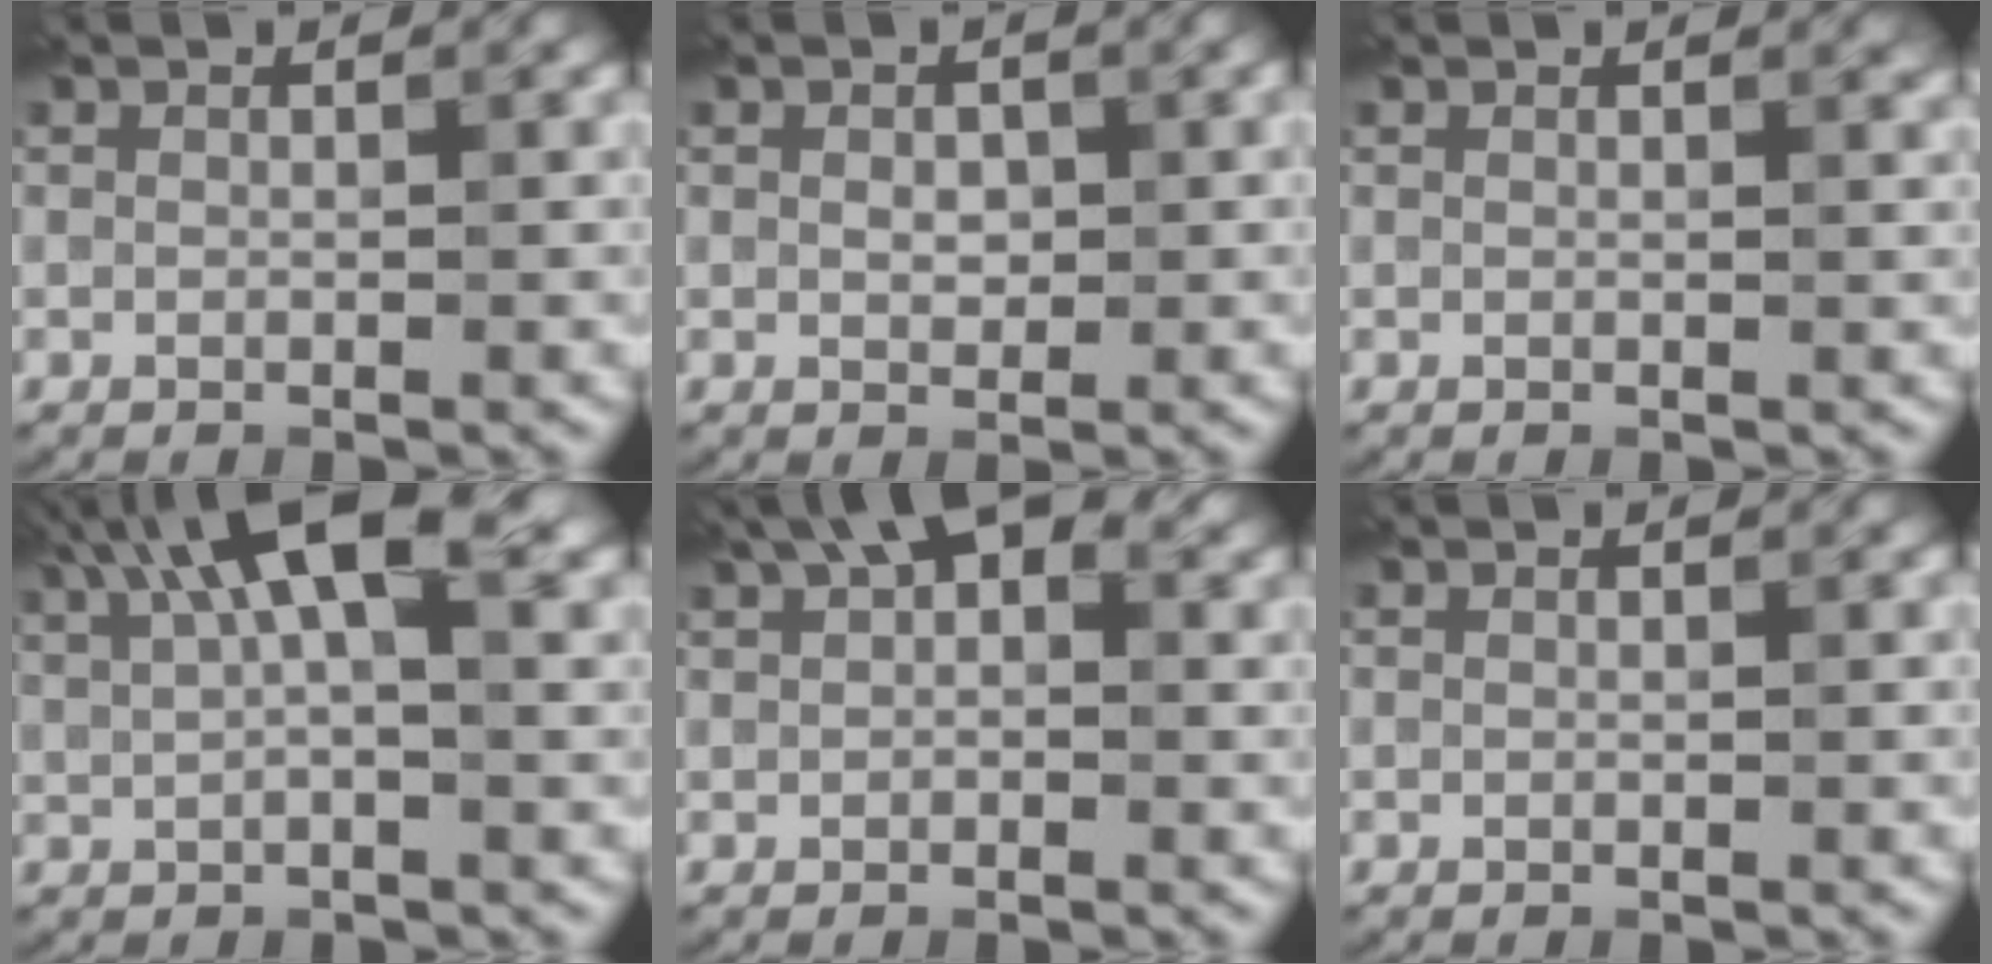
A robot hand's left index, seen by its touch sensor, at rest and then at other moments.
{"total": 1.3, "force": [0.1, 0.9, 0.9], "torque": [-0.016, -0.002, 0.003]}
{"total": 1.3, "force": [1.2, 0.2, 0.4], "torque": [-0.001, -0.001, 0.012]}
{"total": 8.0, "force": [3.6, 2.5, 6.8], "torque": [-0.114, 0.021, 0.057]}
{"total": 4.6, "force": [2.2, 2.3, 3.2], "torque": [-0.043, 0.012, 0.028]}
{"total": 0.0}